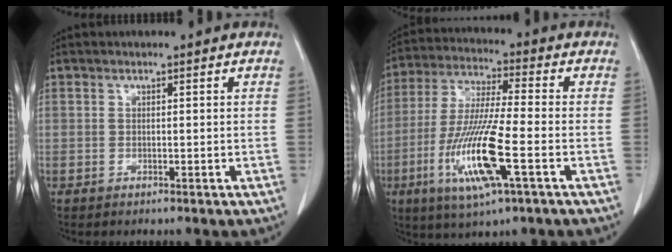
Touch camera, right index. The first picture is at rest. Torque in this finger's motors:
{"motor_torque": [1.98, -0.16, 1.05, 0.21]}